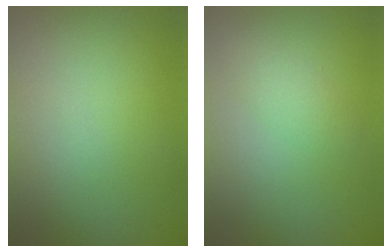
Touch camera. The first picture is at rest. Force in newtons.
{"total": 1.6, "press": 1.6, "slide": 0.1}